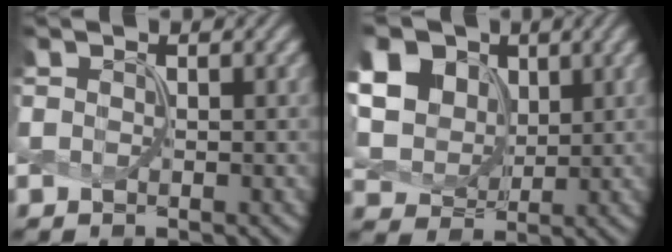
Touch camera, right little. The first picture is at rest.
{"total": 11.6, "force": [4.8, 8.8, 5.8], "torque": [-0.160, 0.030, 0.097]}